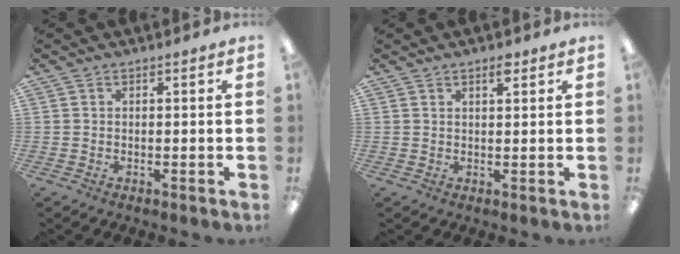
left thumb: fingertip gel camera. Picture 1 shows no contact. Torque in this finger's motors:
{"motor_torque": [-0.12, -0.02, -0.62, 0.08, -0.03]}